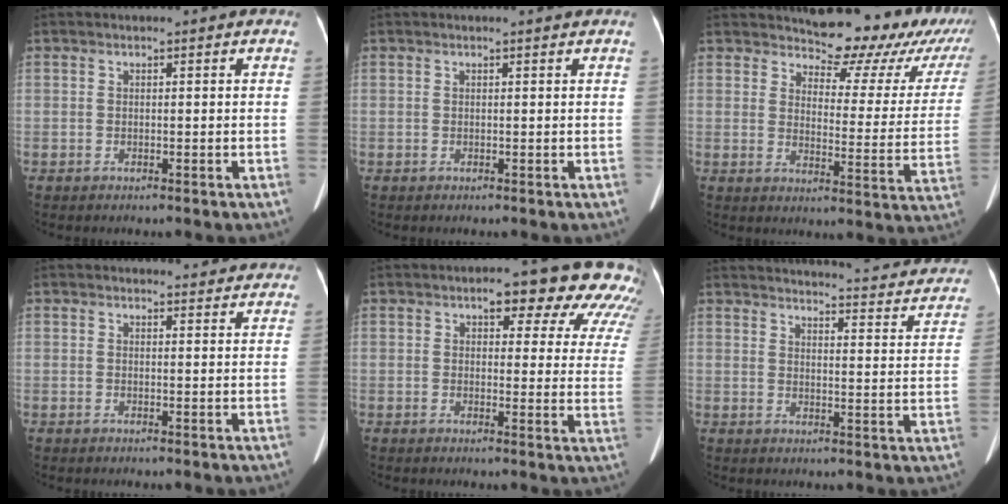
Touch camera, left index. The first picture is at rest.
{"total": 0.7, "force": [0.7, -0.1, 0.1], "torque": [-0.009, -0.003, 0.009]}
{"total": 12.8, "force": [11.9, 4.7, 0.6], "torque": [0.034, -0.037, 0.096]}
{"total": 5.1, "force": [4.9, 1.4, 0.6], "torque": [0.002, 0.000, 0.043]}
{"total": 14.0, "force": [10.8, 4.9, 7.4], "torque": [-0.055, 0.003, 0.102]}
{"total": 23.2, "force": [21.9, 3.6, 6.8], "torque": [-0.075, -0.063, 0.238]}